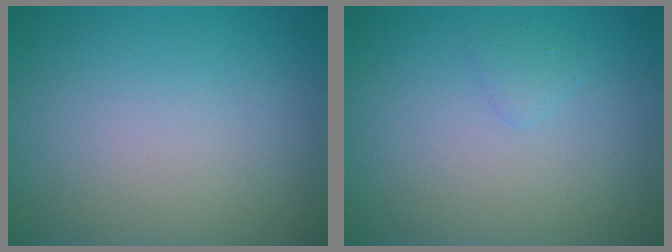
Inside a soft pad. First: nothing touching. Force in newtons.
{"total": 0.7, "press": 0.7, "slide": 0.1}